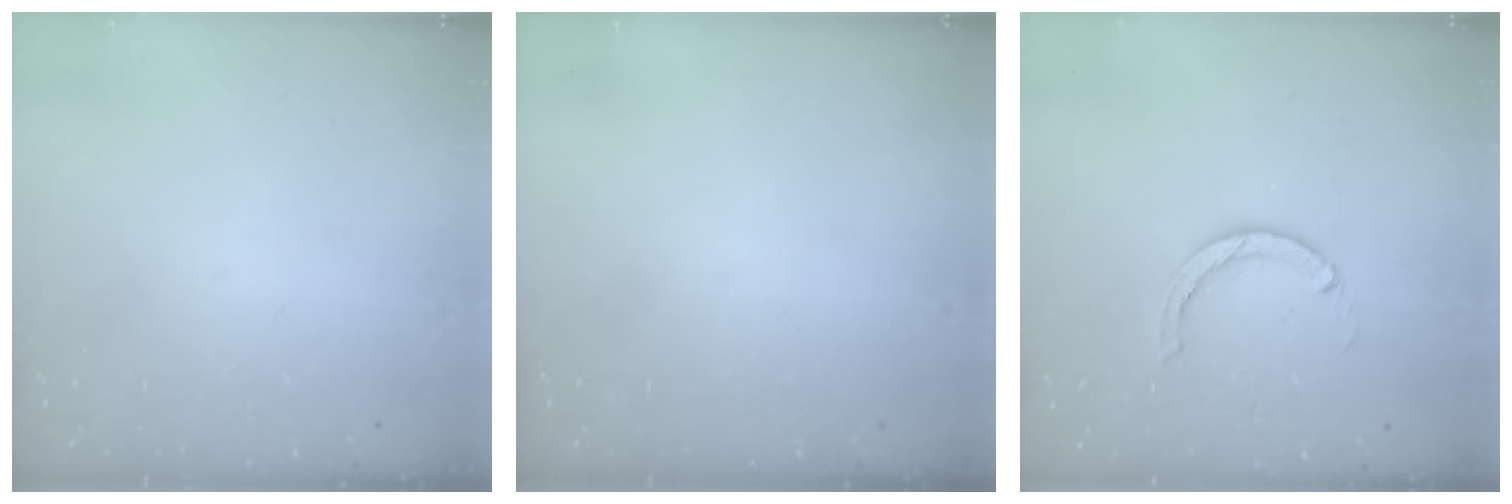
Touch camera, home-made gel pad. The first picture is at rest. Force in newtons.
{"total": 0.0}
{"total": 3.9, "press": 3.8, "slide": 0.4}